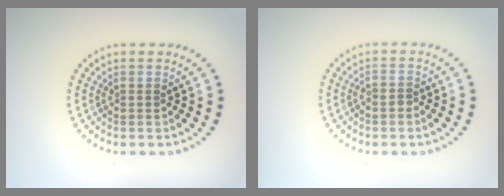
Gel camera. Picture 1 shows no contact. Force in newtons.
{"total": 0.9, "press": 0.6, "slide": 0.6}